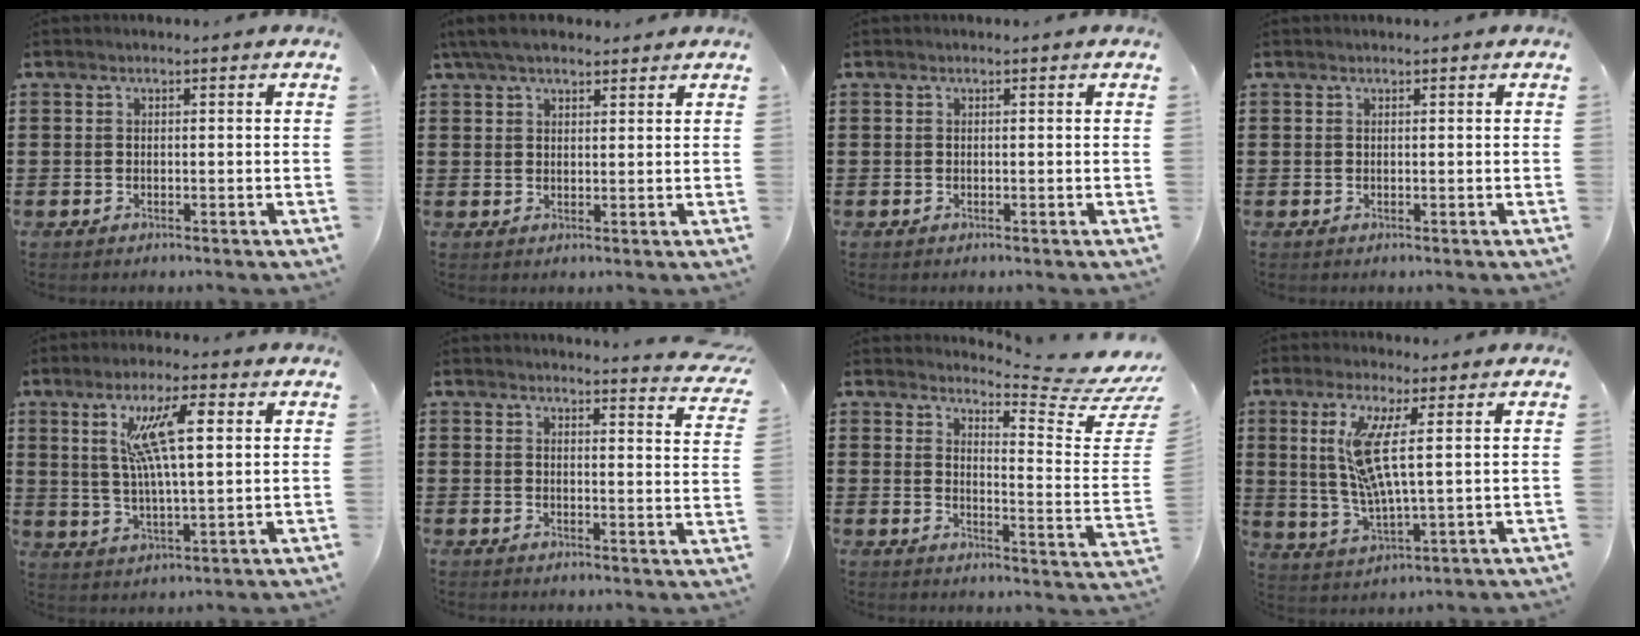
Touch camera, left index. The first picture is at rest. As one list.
[{"total": 4.5, "force": [3.7, 1.4, 2.2], "torque": [-0.053, 0.000, 0.070]}, {"total": 0.0}, {"total": 0.0}, {"total": 10.7, "force": [3.9, 2.8, 9.6], "torque": [-0.179, 0.007, 0.063]}, {"total": 3.1, "force": [3.0, -0.3, 0.6], "torque": [-0.011, -0.022, 0.049]}, {"total": 5.6, "force": [5.0, 0.3, 2.5], "torque": [-0.043, -0.057, 0.078]}, {"total": 9.4, "force": [2.8, 1.5, 8.9], "torque": [-0.191, -0.007, 0.045]}]